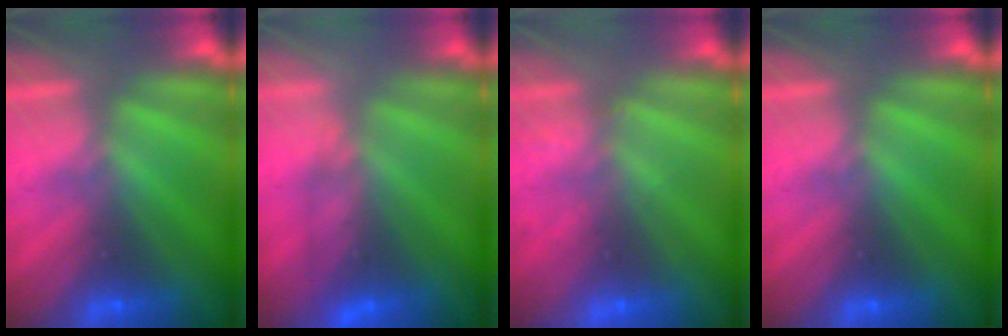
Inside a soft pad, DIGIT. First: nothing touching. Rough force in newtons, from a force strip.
{"total": 4.8}
{"total": 2.1}
{"total": 0.0}